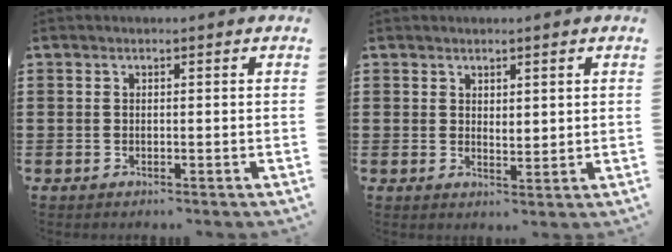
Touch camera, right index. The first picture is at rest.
{"total": 1.5, "force": [1.3, 0.6, 0.4], "torque": [-0.009, 0.004, 0.025]}